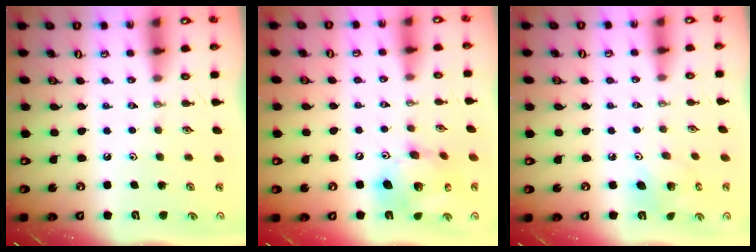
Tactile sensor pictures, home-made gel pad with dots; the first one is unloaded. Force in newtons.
{"total": 16.0, "press": 15.7, "slide": 3.1}
{"total": 7.8, "press": 7.8, "slide": 0.3}